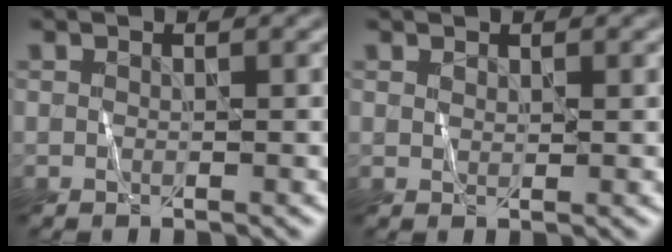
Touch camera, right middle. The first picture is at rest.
{"total": 0.6, "force": [0.4, 0.3, 0.3], "torque": [-0.007, -0.003, 0.010]}